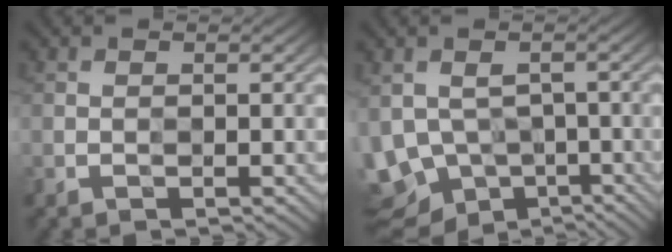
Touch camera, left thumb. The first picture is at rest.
{"total": 6.6, "force": [-2.0, 5.1, 3.7], "torque": [-0.083, -0.015, -0.031]}